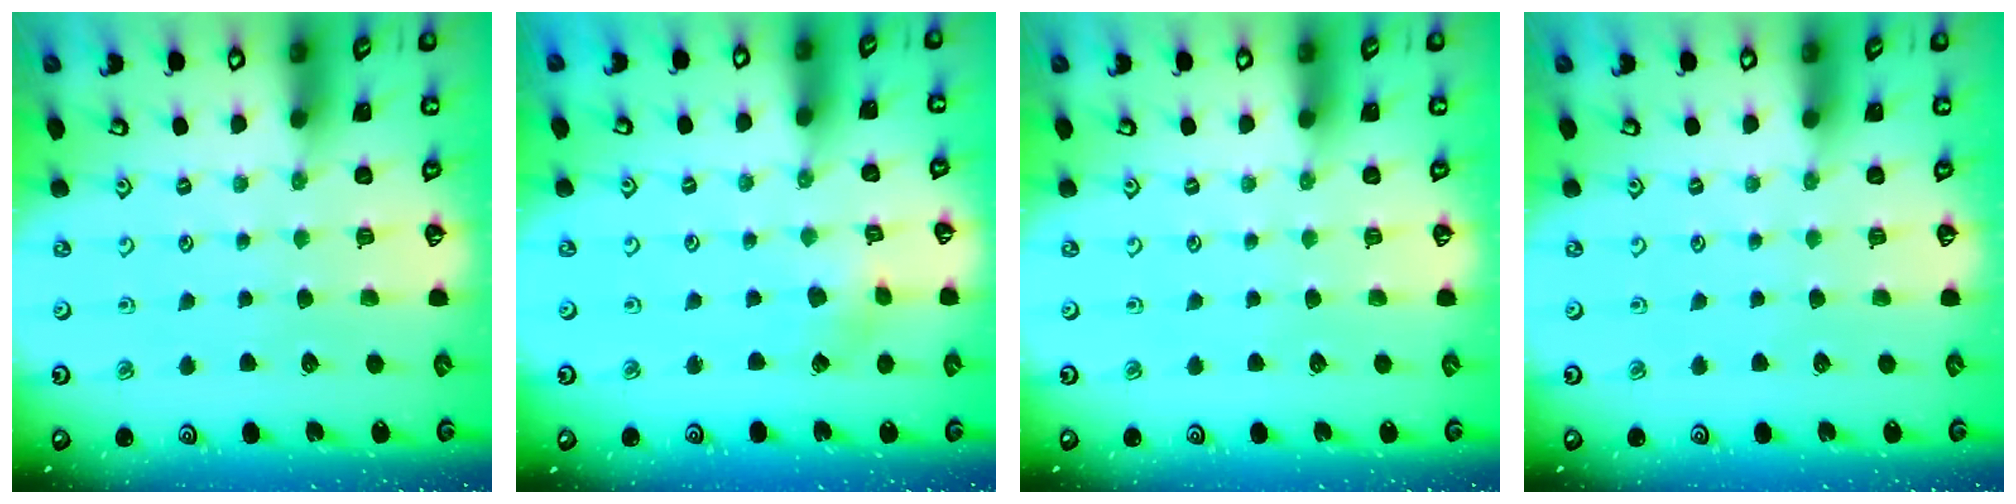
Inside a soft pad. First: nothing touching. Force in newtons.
{"total": 2.7, "press": 2.6, "slide": 0.3}
{"total": 0.0}
{"total": 0.0}